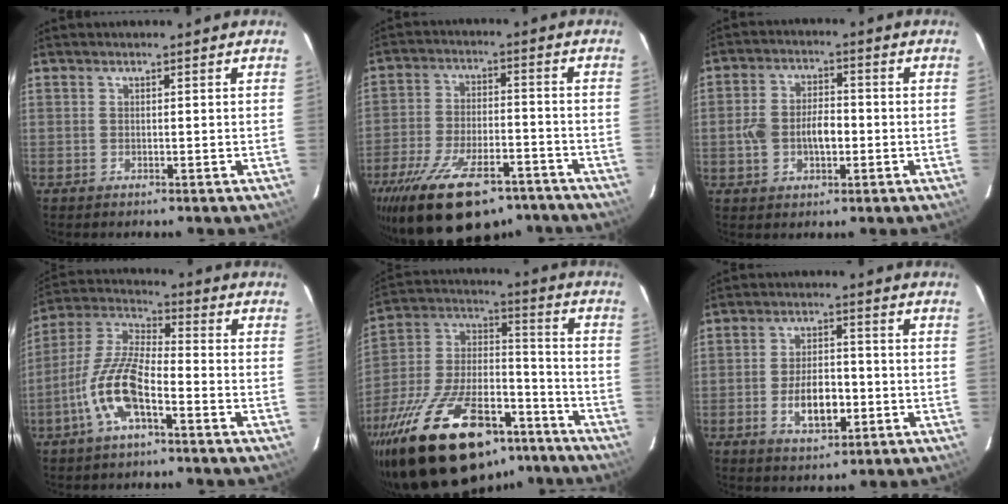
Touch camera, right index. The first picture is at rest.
{"total": 22.3, "force": [-15.6, 9.4, 12.8], "torque": [-0.252, -0.029, -0.238]}
{"total": 7.8, "force": [-1.5, 4.8, 6.0], "torque": [-0.121, 0.012, -0.022]}
{"total": 12.0, "force": [-5.4, 3.4, 10.1], "torque": [-0.219, 0.002, -0.109]}
{"total": 30.0, "force": [-19.9, 13.5, 18.0], "torque": [-0.343, 0.004, -0.309]}
{"total": 8.3, "force": [-2.4, 4.2, 6.8], "torque": [-0.131, 0.004, -0.033]}